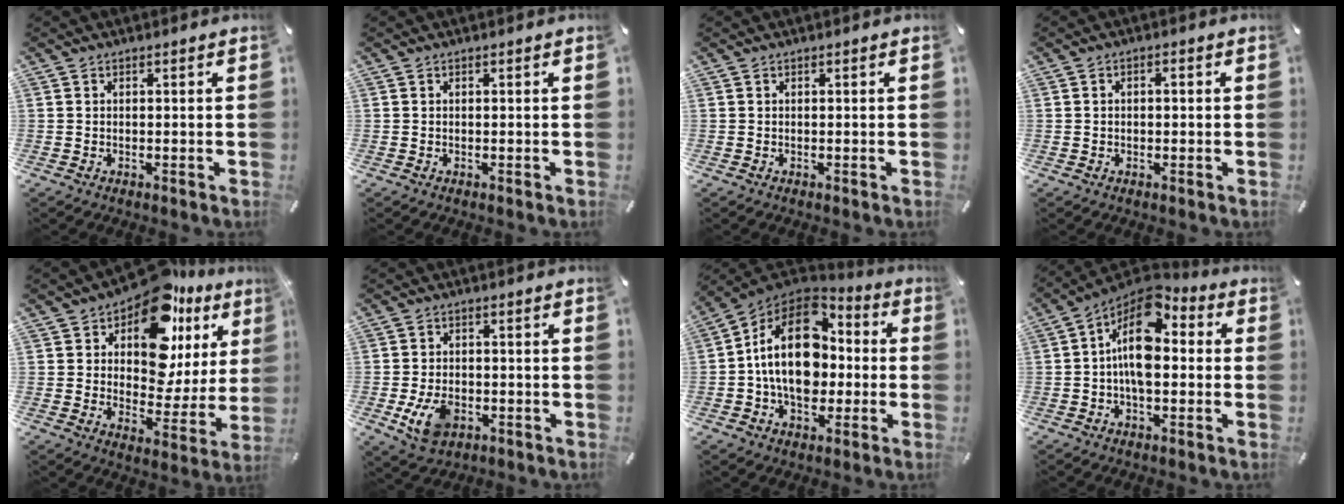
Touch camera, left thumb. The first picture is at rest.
{"total": 0.0}
{"total": 0.0}
{"total": 1.7, "force": [-0.1, 1.2, 1.2], "torque": [-0.025, 0.006, -0.005]}
{"total": 16.8, "force": [10.4, 9.2, 9.5], "torque": [-0.142, -0.085, 0.178]}
{"total": 7.6, "force": [-2.3, 5.4, 4.9], "torque": [-0.094, 0.001, -0.043]}
{"total": 19.4, "force": [0.4, 13.6, 13.9], "torque": [-0.261, 0.006, 0.006]}
{"total": 14.2, "force": [1.3, 8.2, 11.6], "torque": [-0.208, -0.019, 0.022]}